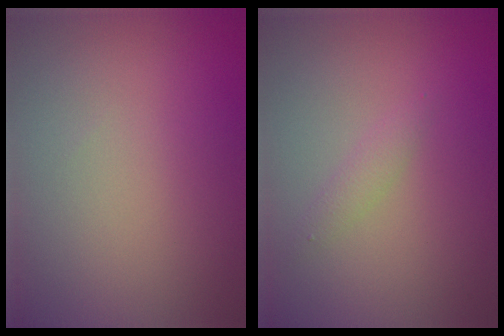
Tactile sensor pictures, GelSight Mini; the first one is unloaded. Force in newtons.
{"total": 1.0, "press": 1.0, "slide": 0.0}